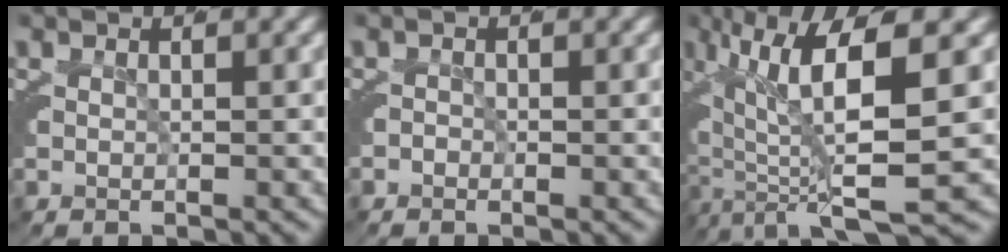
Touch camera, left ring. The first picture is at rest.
{"total": 1.6, "force": [-0.6, 1.5, 0.1], "torque": [-0.005, 0.004, -0.019]}
{"total": 8.7, "force": [-1.2, 2.4, 8.3], "torque": [-0.137, -0.010, -0.010]}